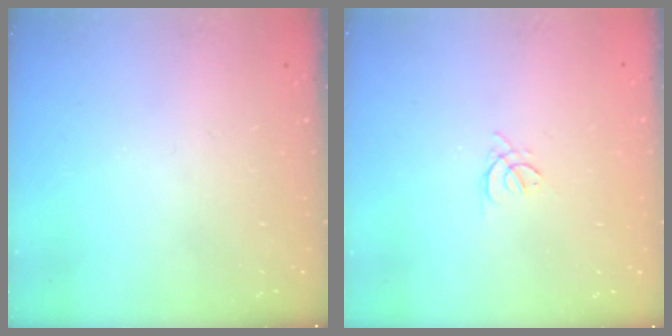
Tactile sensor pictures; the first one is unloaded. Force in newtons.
{"total": 1.5, "press": 1.4, "slide": 0.6}